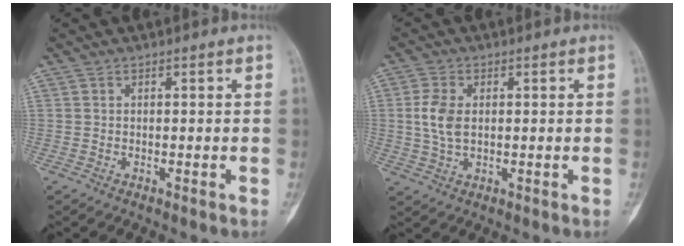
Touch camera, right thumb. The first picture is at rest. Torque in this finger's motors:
{"motor_torque": [0.05, 1.65, 0.68, -0.07, 0.04]}